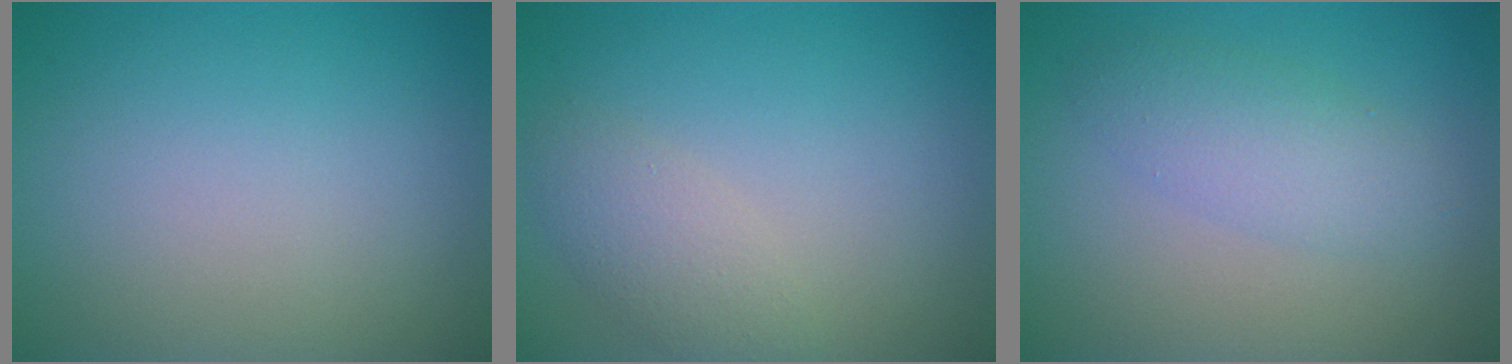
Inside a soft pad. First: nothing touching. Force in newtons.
{"total": 2.4, "press": 2.4, "slide": 0.2}
{"total": 2.9, "press": 2.9, "slide": 0.1}